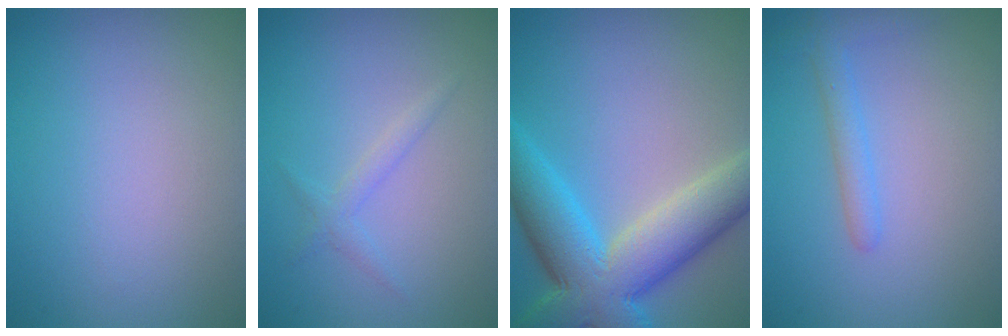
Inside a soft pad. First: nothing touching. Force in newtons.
{"total": 1.3, "press": 1.3, "slide": 0.0}
{"total": 10.6, "press": 10.6, "slide": 0.5}
{"total": 2.0, "press": 2.0, "slide": 0.2}